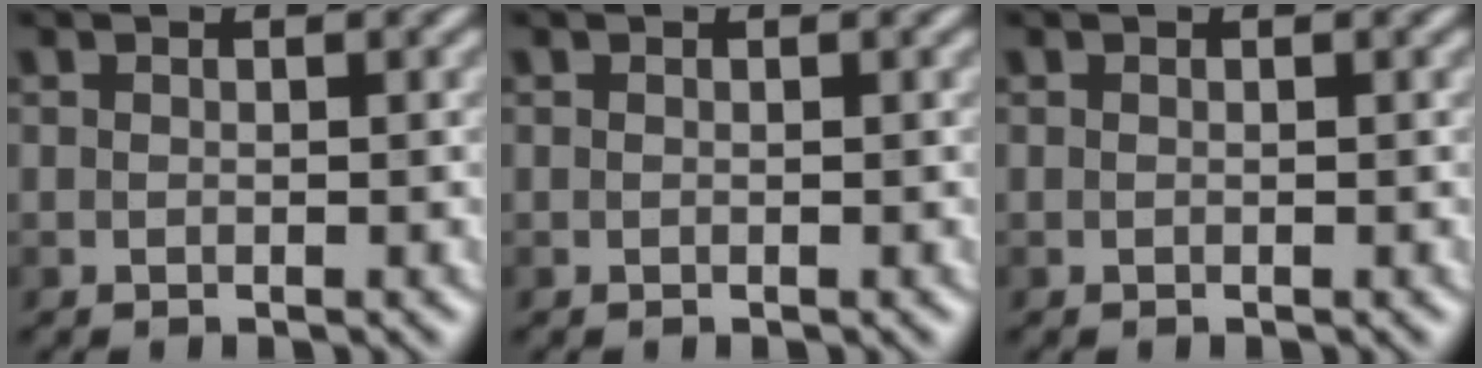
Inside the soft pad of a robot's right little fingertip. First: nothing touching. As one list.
[{"total": 0.0}, {"total": 0.0}]